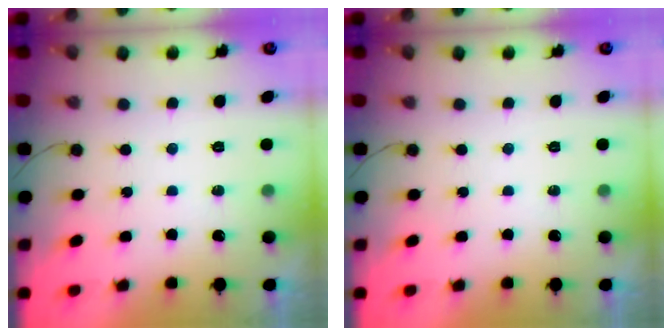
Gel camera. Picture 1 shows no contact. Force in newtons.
{"total": 0.0}